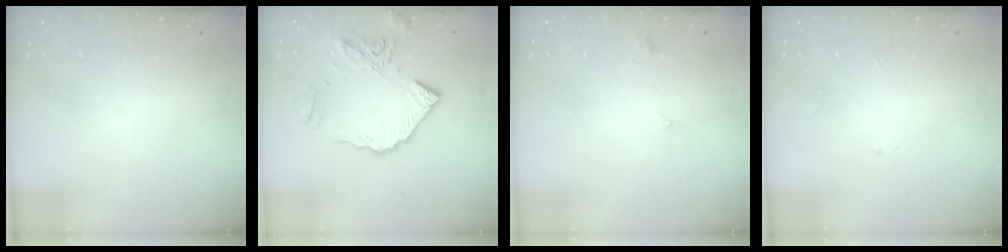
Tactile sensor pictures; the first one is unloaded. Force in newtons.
{"total": 14.1, "press": 14.0, "slide": 1.6}
{"total": 2.5, "press": 2.4, "slide": 0.5}
{"total": 2.4, "press": 2.4, "slide": 0.3}